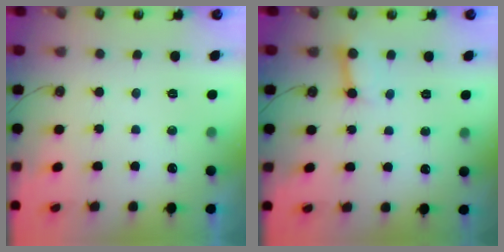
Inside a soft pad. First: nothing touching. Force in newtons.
{"total": 4.4, "press": 4.3, "slide": 0.7}